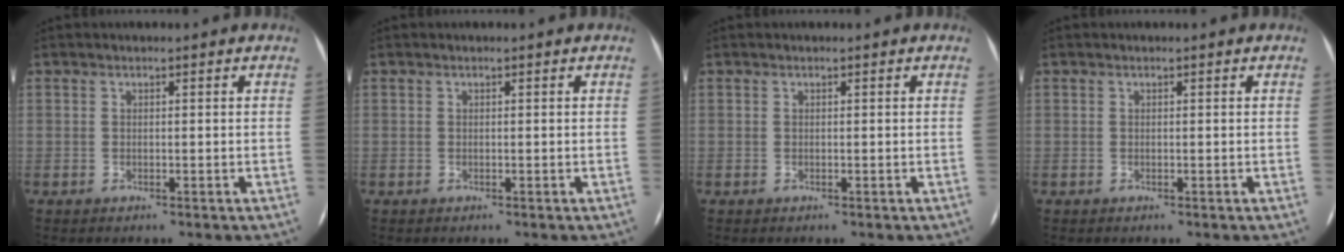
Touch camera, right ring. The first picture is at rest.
{"total": 0.0}
{"total": 0.0}
{"total": 0.0}